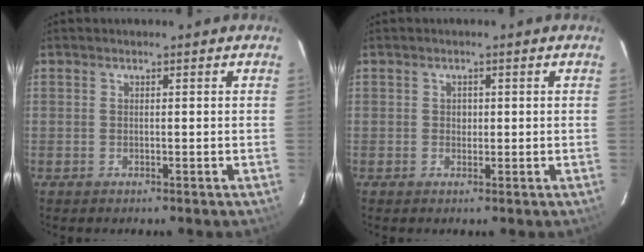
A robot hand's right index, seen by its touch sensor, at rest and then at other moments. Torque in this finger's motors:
{"motor_torque": [0.14, 0.06, 0.07, 0.02]}